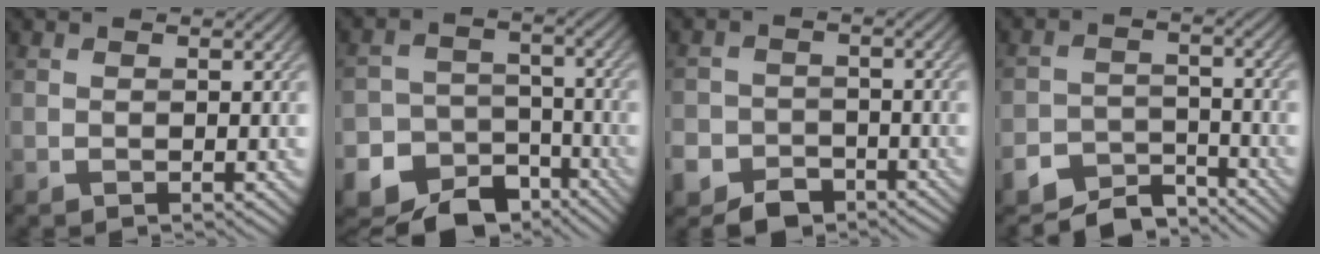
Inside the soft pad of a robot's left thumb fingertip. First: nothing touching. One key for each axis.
{"total": 15.6, "fx": -10.9, "fy": 10.5, "fz": 3.8, "tx": -0.093, "ty": -0.070, "tz": -0.166}
{"total": 7.7, "fx": -5.4, "fy": 5.2, "fz": 2.1, "tx": -0.034, "ty": -0.022, "tz": -0.094}
{"total": 7.5, "fx": -6.5, "fy": 2.9, "fz": 2.3, "tx": -0.035, "ty": -0.004, "tz": -0.114}